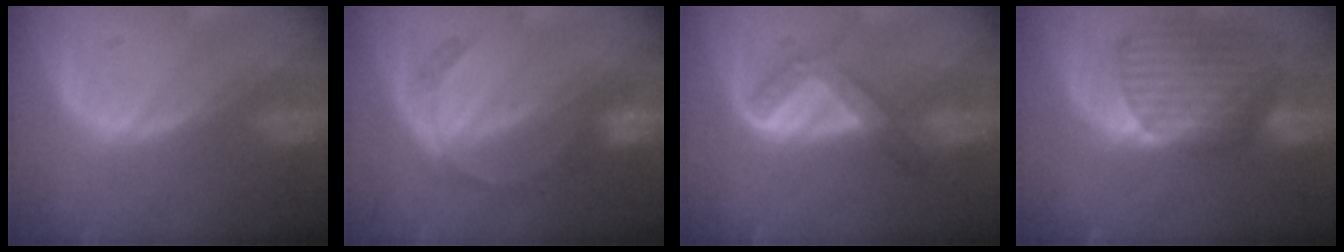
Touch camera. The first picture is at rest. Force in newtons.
{"total": 5.1, "press": 4.9, "slide": 1.4}
{"total": 5.2, "press": 5.1, "slide": 1.4}
{"total": 9.3, "press": 8.3, "slide": 4.2}